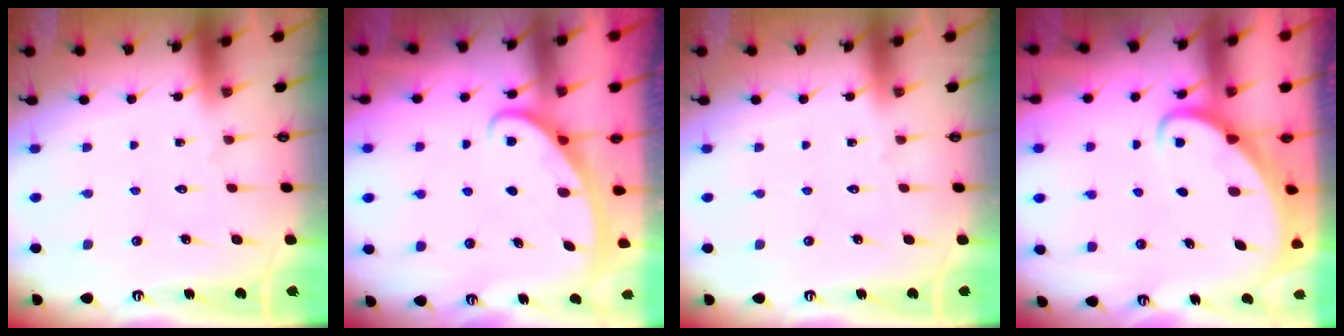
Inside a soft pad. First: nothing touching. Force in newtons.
{"total": 2.9, "press": 2.8, "slide": 0.4}
{"total": 0.0}
{"total": 2.4, "press": 2.4, "slide": 0.3}